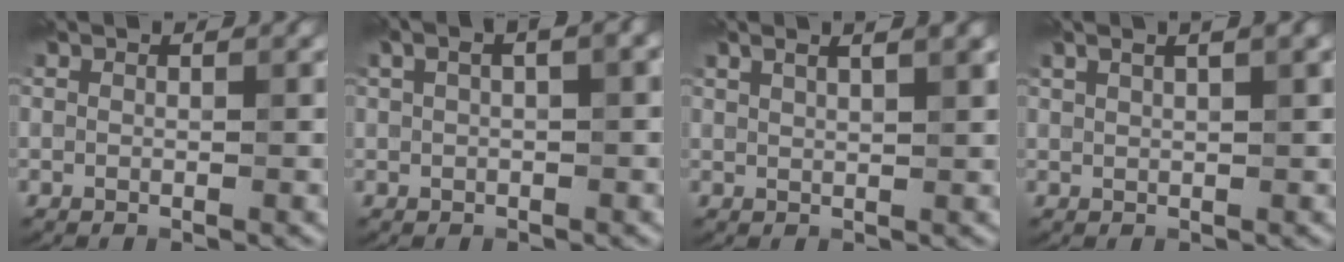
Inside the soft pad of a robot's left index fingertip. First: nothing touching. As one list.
[{"total": 3.8, "force": [1.8, 1.4, 3.1], "torque": [-0.052, 0.015, 0.029]}, {"total": 3.7, "force": [2.1, 1.4, 2.7], "torque": [-0.014, 0.014, 0.008]}, {"total": 2.9, "force": [1.6, 0.8, 2.2], "torque": [-0.028, 0.004, 0.024]}]